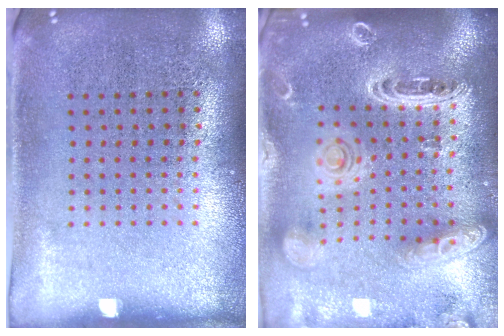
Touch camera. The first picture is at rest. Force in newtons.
{"total": 2.7, "press": 2.3, "slide": 1.3}